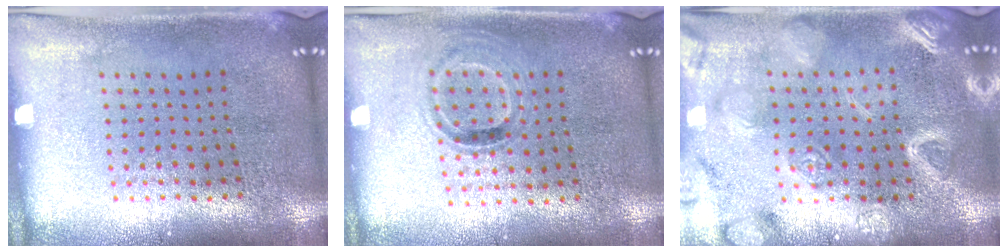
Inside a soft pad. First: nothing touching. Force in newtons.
{"total": 0.8, "press": 0.7, "slide": 0.4}
{"total": 3.1, "press": 3.1, "slide": 0.3}